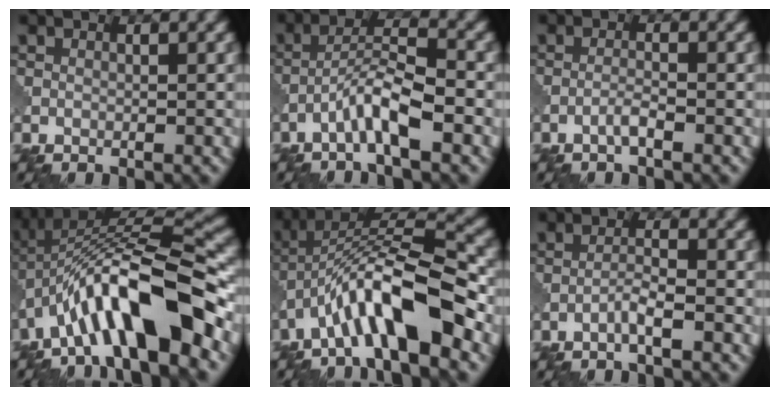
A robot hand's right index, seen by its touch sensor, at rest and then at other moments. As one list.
[{"total": 4.5, "force": [-2.5, 0.6, 3.8], "torque": [-0.070, 0.019, -0.055]}, {"total": 1.3, "force": [-0.9, 0.1, 1.0], "torque": [-0.019, 0.007, -0.021]}, {"total": 12.0, "force": [-5.3, 2.9, 10.4], "torque": [-0.172, 0.027, -0.088]}, {"total": 9.3, "force": [-4.7, 2.3, 7.7], "torque": [-0.130, 0.024, -0.086]}, {"total": 2.0, "force": [-1.2, 0.1, 1.6], "torque": [-0.029, 0.010, -0.027]}]